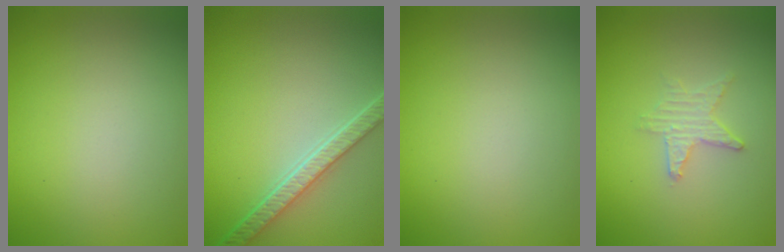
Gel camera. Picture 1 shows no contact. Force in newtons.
{"total": 4.1, "press": 3.4, "slide": 2.2}
{"total": 0.0}
{"total": 2.1, "press": 2.0, "slide": 0.4}